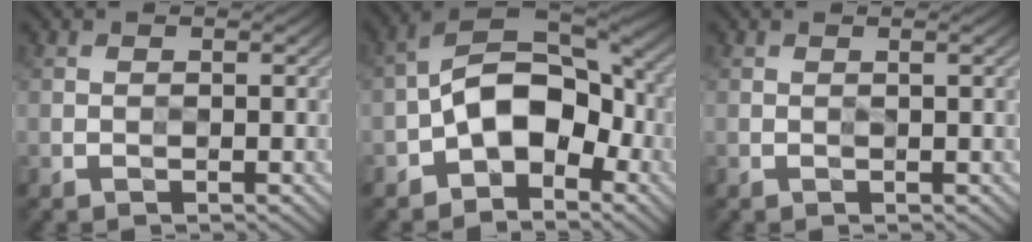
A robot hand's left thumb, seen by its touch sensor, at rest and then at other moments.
{"total": 11.3, "force": [-3.2, 6.9, 8.4], "torque": [-0.138, 0.006, -0.076]}
{"total": 0.8, "force": [0.3, -0.2, 0.7], "torque": [-0.015, 0.003, 0.004]}